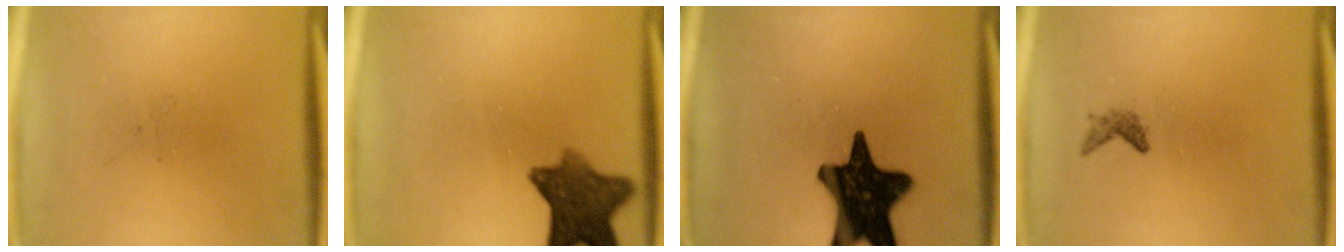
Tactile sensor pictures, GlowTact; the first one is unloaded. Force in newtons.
{"total": 9.3}
{"total": 17.4}
{"total": 1.1}